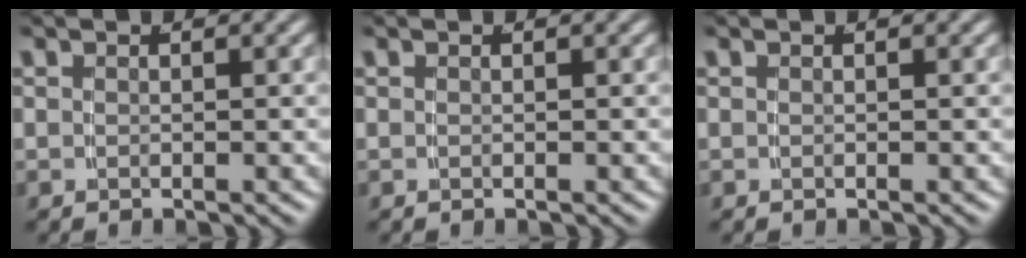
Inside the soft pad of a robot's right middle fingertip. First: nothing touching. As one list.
[{"total": 0.0}, {"total": 0.0}]